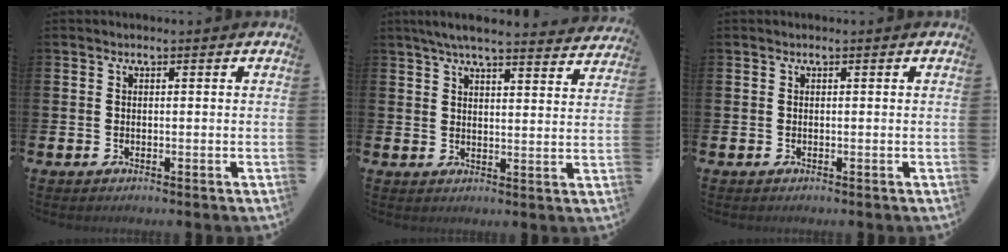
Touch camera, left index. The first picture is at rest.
{"total": 5.8, "force": [5.5, 0.3, 2.0], "torque": [-0.051, -0.024, 0.097]}
{"total": 0.0}